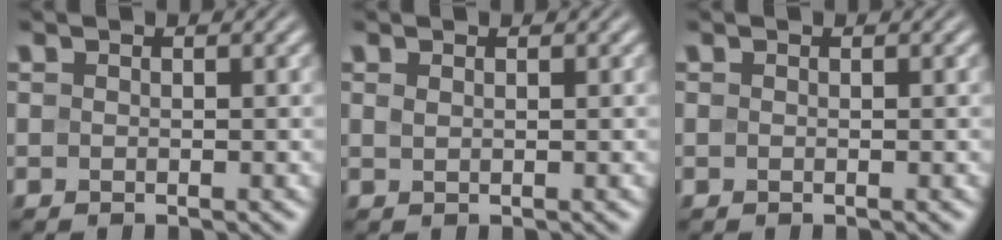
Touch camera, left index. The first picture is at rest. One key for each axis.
{"total": 0.6, "fx": 0.4, "fy": 0.2, "fz": 0.4, "tx": -0.010, "ty": 0.001, "tz": 0.008}
{"total": 0.0}